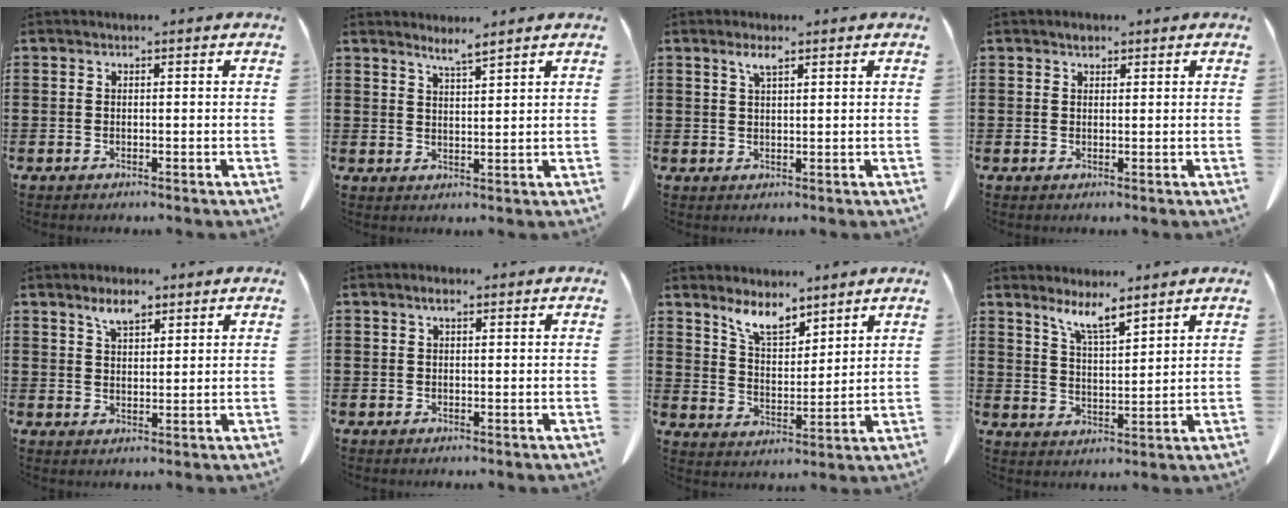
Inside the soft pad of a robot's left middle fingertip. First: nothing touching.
{"total": 3.1, "force": [2.7, -0.4, 1.3], "torque": [-0.032, -0.007, 0.049]}
{"total": 2.5, "force": [1.6, 0.4, 1.9], "torque": [-0.040, 0.000, 0.029]}
{"total": 1.2, "force": [0.9, 0.6, 0.4], "torque": [-0.011, 0.001, 0.019]}
{"total": 4.2, "force": [2.9, 1.5, 2.6], "torque": [-0.048, 0.000, 0.051]}
{"total": 1.4, "force": [0.7, 0.3, 1.1], "torque": [-0.024, 0.001, 0.012]}
{"total": 6.6, "force": [5.7, 2.0, 2.6], "torque": [-0.069, -0.021, 0.107]}
{"total": 6.0, "force": [5.1, 0.3, 3.1], "torque": [-0.075, -0.016, 0.090]}